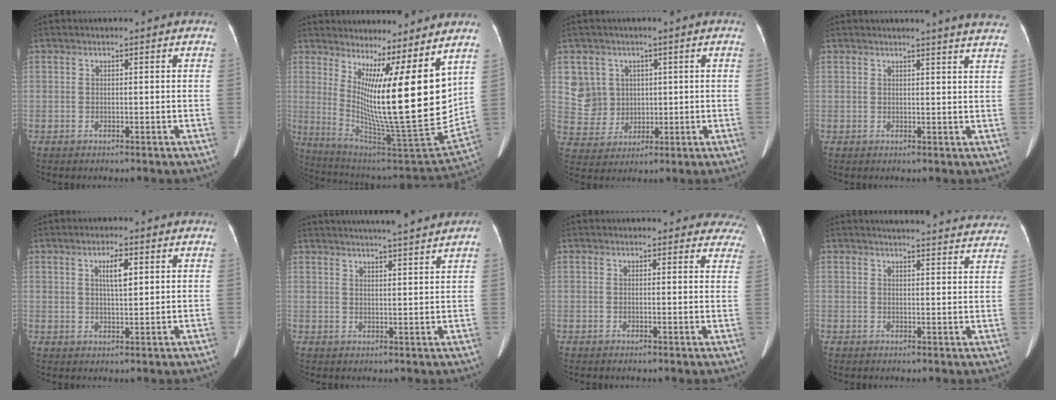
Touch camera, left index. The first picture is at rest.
{"total": 16.6, "force": [6.0, 0.6, 15.5], "torque": [-0.257, -0.044, 0.109]}
{"total": 6.9, "force": [2.0, 6.6, 0.0], "torque": [-0.003, 0.007, 0.054]}
{"total": 8.8, "force": [8.2, -0.2, 3.2], "torque": [-0.037, -0.015, 0.068]}
{"total": 3.4, "force": [1.2, 0.8, 3.0], "torque": [-0.051, -0.002, 0.020]}
{"total": 11.8, "force": [10.4, 0.1, 5.6], "torque": [-0.079, 0.009, 0.125]}
{"total": 11.0, "force": [10.2, 3.7, 1.8], "torque": [0.031, -0.019, 0.080]}
{"total": 21.0, "force": [20.1, 3.3, 5.4], "torque": [-0.062, -0.027, 0.223]}